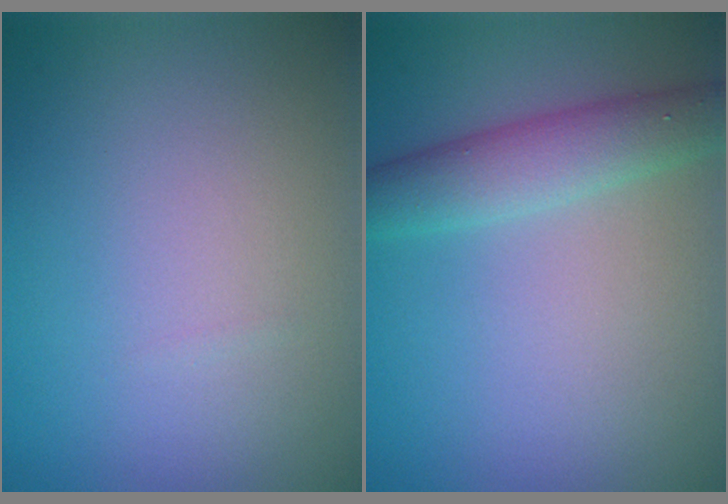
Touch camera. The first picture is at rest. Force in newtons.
{"total": 3.9, "press": 3.9, "slide": 0.1}